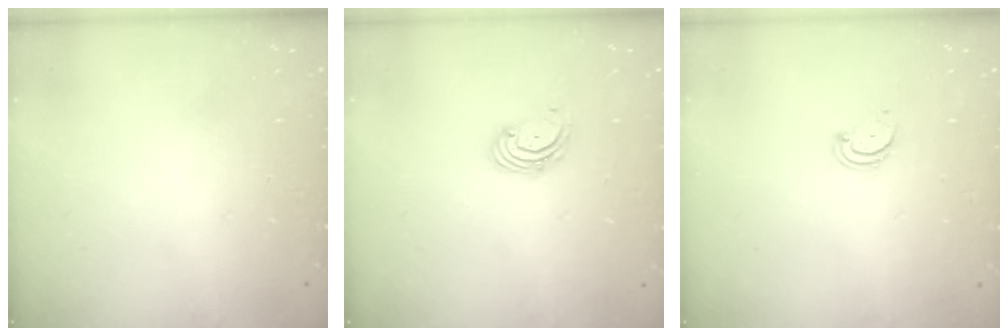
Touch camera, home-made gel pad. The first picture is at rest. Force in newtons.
{"total": 2.6, "press": 2.5, "slide": 0.6}
{"total": 1.9, "press": 1.9, "slide": 0.2}